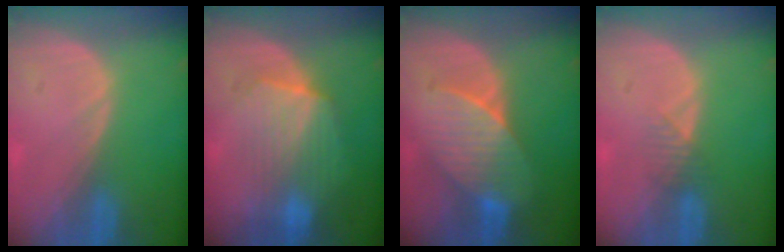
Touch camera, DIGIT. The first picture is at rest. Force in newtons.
{"total": 7.1, "press": 7.0, "slide": 1.3}
{"total": 7.1, "press": 7.0, "slide": 1.4}
{"total": 1.9, "press": 1.6, "slide": 1.0}